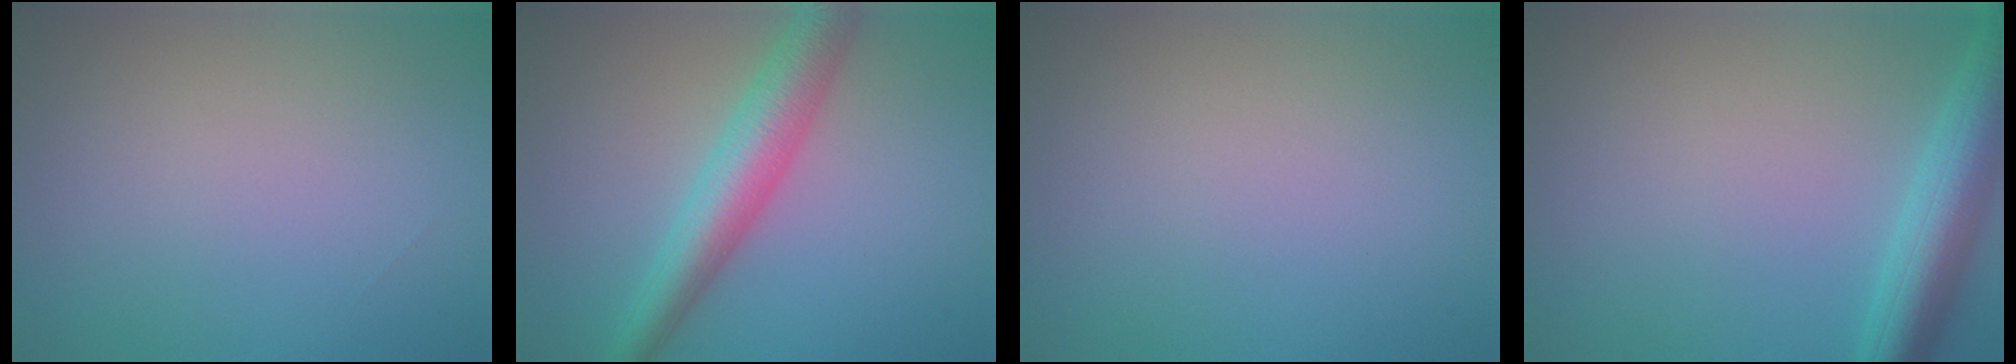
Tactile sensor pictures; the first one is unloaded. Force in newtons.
{"total": 5.3, "press": 5.3, "slide": 0.0}
{"total": 0.0}
{"total": 5.6, "press": 5.6, "slide": 0.3}